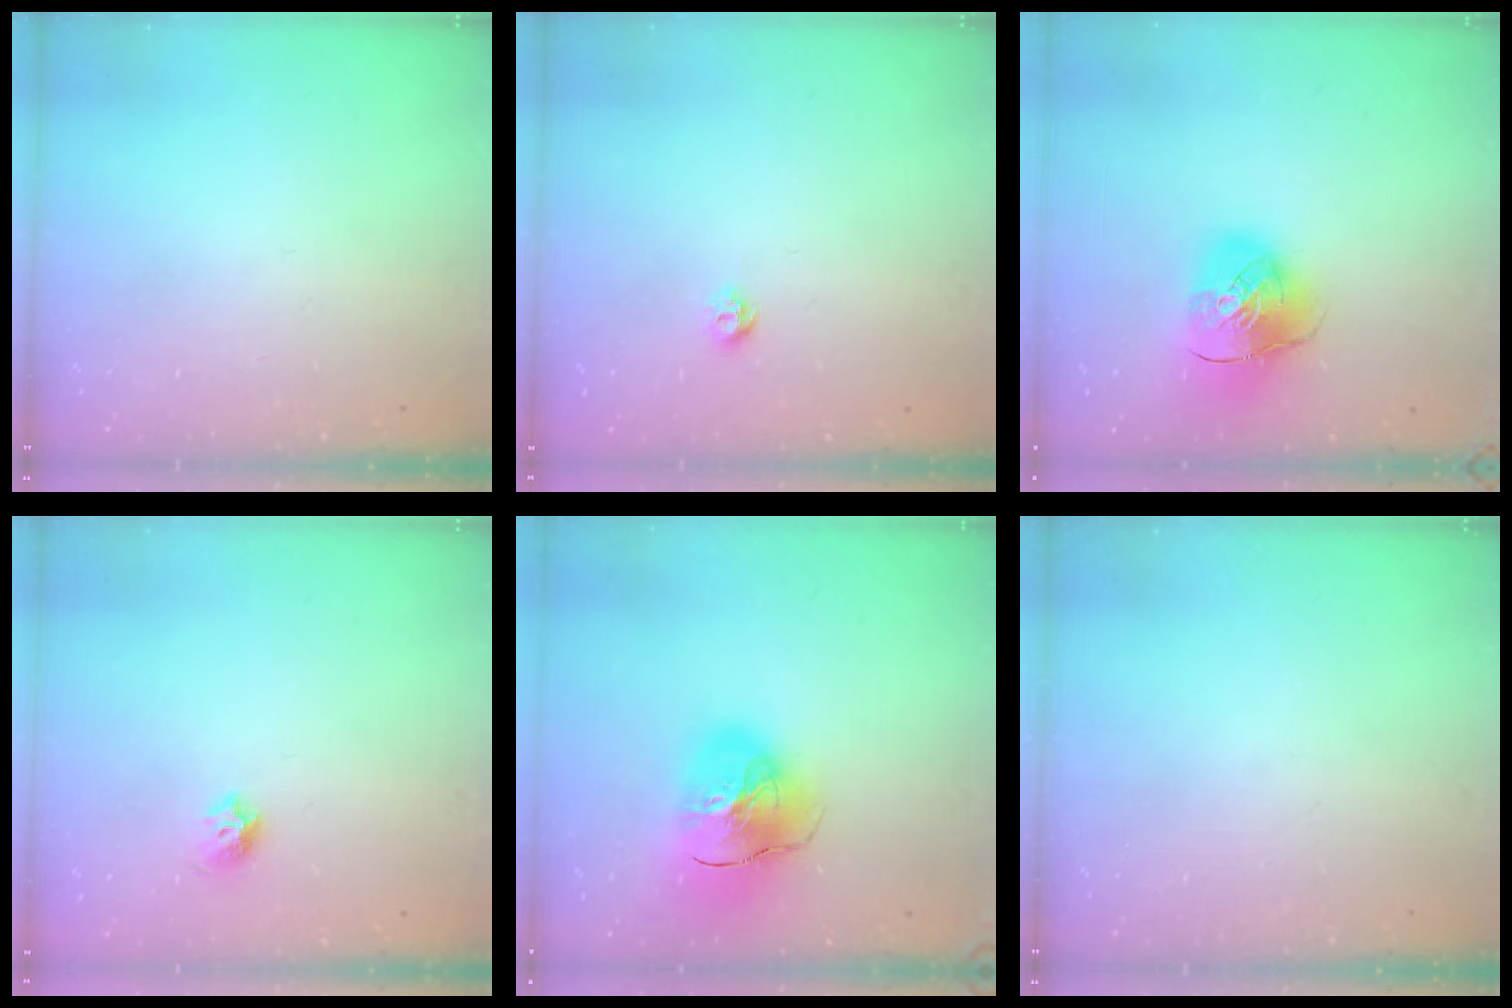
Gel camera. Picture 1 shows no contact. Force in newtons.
{"total": 5.3, "press": 5.3, "slide": 0.8}
{"total": 12.1, "press": 11.9, "slide": 1.9}
{"total": 4.9, "press": 4.8, "slide": 0.8}
{"total": 17.4, "press": 17.2, "slide": 2.3}
{"total": 0.0}